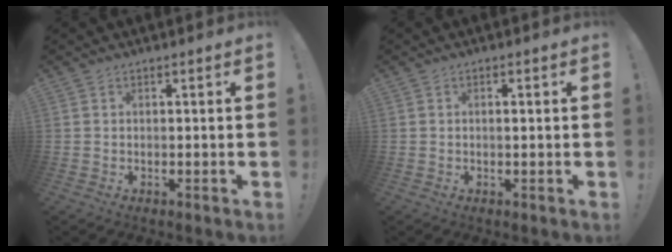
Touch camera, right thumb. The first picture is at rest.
{"total": 0.9, "force": [0.2, 0.0, 0.8], "torque": [-0.003, -0.005, -0.001]}